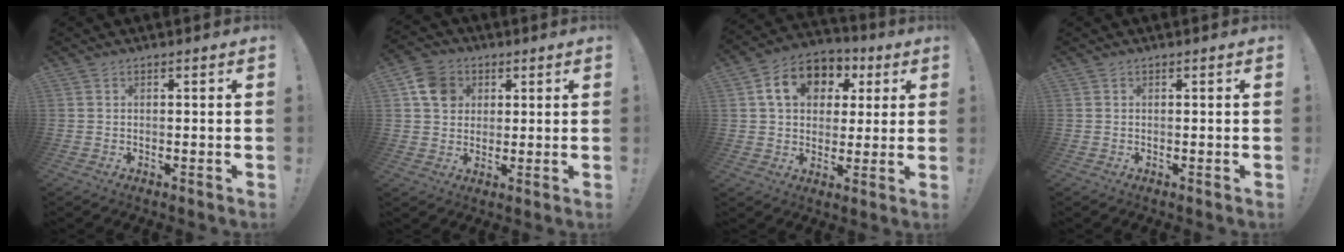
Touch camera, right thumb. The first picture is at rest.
{"total": 9.2, "force": [3.3, 7.8, 3.5], "torque": [-0.046, -0.005, 0.068]}
{"total": 13.7, "force": [4.5, 10.8, 7.2], "torque": [-0.107, -0.001, 0.088]}
{"total": 0.0}